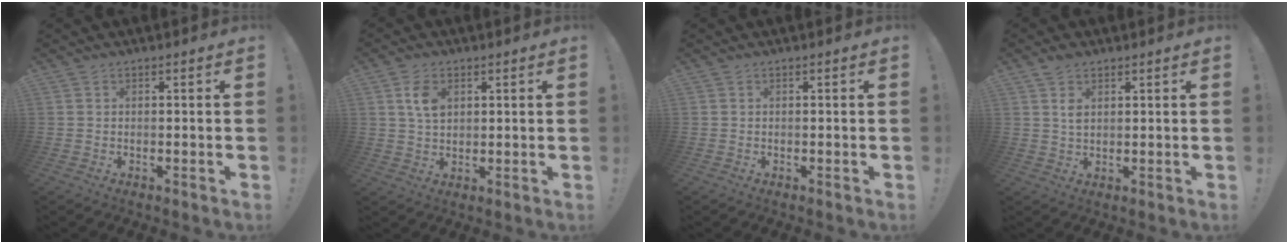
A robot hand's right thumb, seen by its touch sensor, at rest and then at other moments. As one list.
[{"total": 6.7, "force": [2.6, 4.4, 4.3], "torque": [-0.067, -0.003, 0.048]}, {"total": 0.0}, {"total": 3.6, "force": [1.9, 2.0, 2.3], "torque": [-0.033, -0.010, 0.033]}]